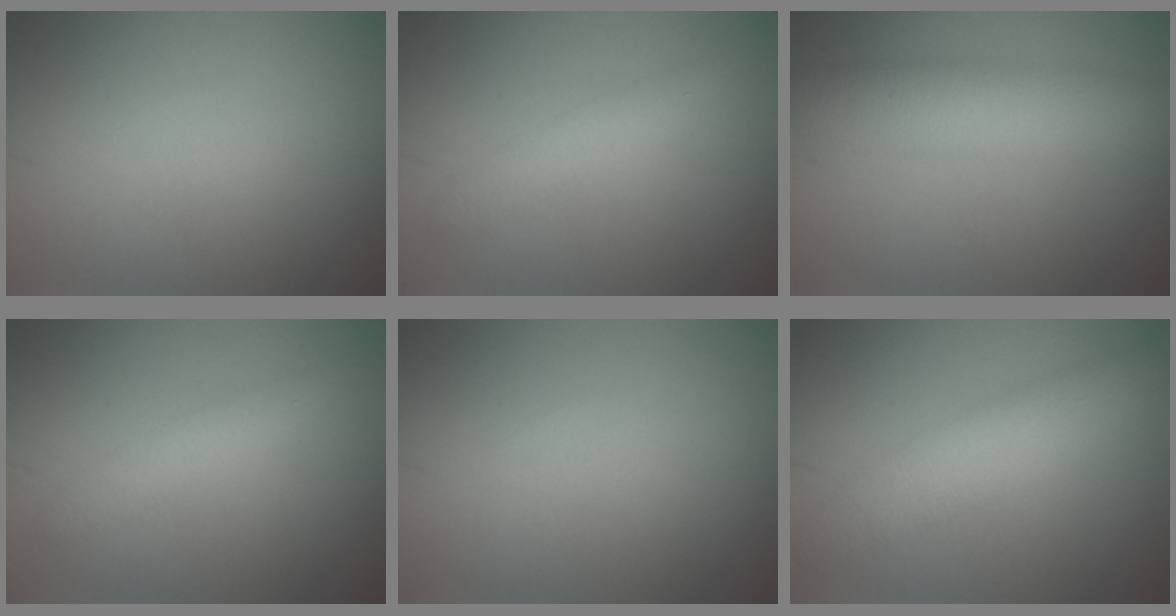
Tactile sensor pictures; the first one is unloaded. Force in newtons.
{"total": 2.1, "press": 2.1, "slide": 0.2}
{"total": 5.9, "press": 5.9, "slide": 0.1}
{"total": 2.1, "press": 2.1, "slide": 0.2}
{"total": 0.0}
{"total": 4.7, "press": 4.7, "slide": 0.2}